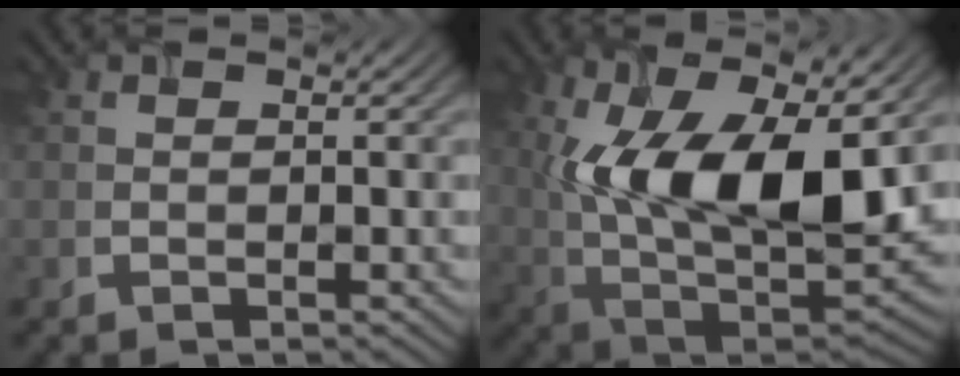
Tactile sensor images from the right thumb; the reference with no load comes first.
{"total": 16.6, "force": [2.4, 8.5, 14.1], "torque": [-0.246, 0.001, 0.032]}